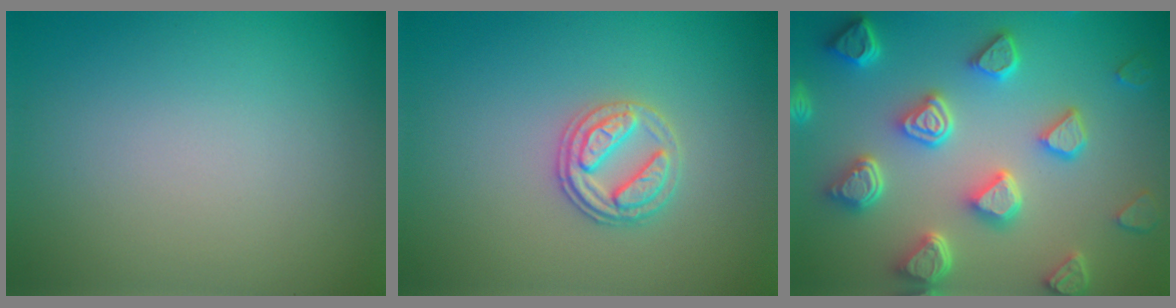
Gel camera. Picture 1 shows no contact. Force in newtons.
{"total": 2.7, "press": 2.6, "slide": 0.5}
{"total": 7.1, "press": 5.7, "slide": 4.2}